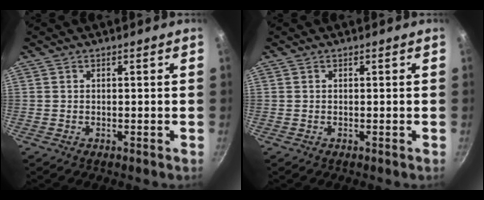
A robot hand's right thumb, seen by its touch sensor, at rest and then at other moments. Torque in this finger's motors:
{"motor_torque": [-0.57, 0.18, -0.46, 0.46, 0.03]}